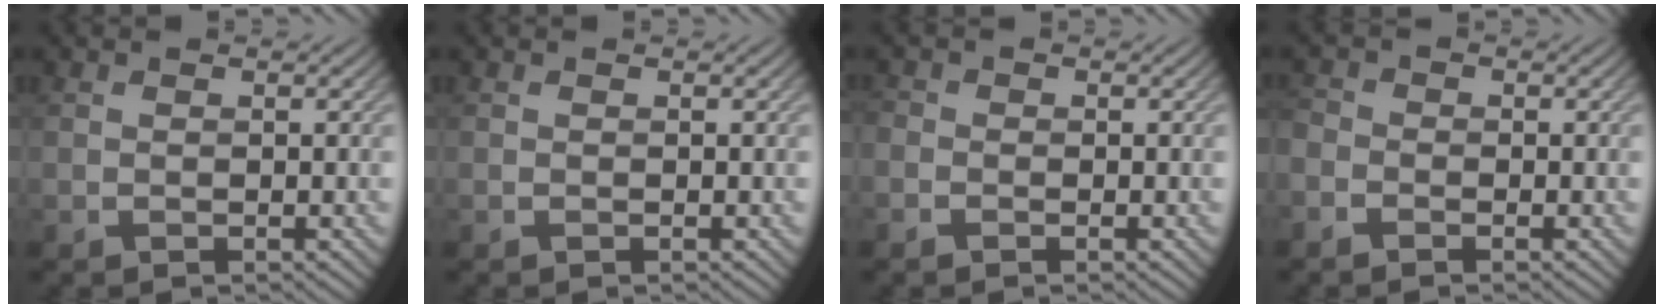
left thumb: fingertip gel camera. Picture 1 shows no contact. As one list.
[{"total": 0.0}, {"total": 1.6, "force": [-1.0, 1.2, 0.4], "torque": [-0.008, -0.002, -0.023]}, {"total": 2.3, "force": [-1.6, 1.4, 0.7], "torque": [-0.019, 0.000, -0.045]}]